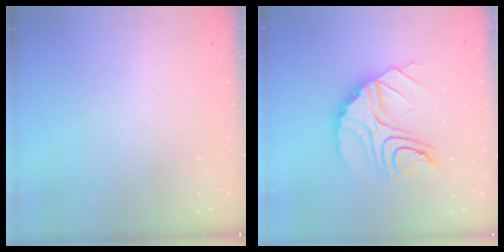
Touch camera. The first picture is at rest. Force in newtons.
{"total": 13.7, "press": 13.7, "slide": 1.1}